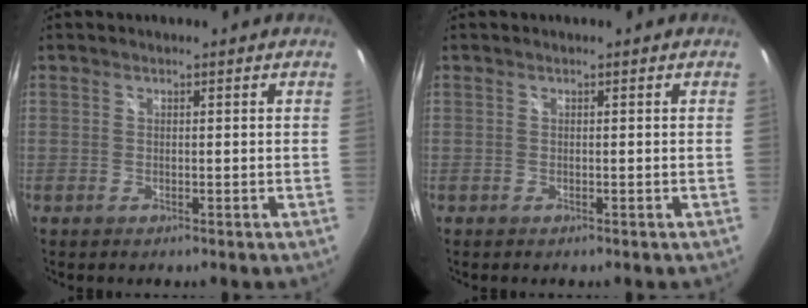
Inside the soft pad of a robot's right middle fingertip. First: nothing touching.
{"total": 0.0}